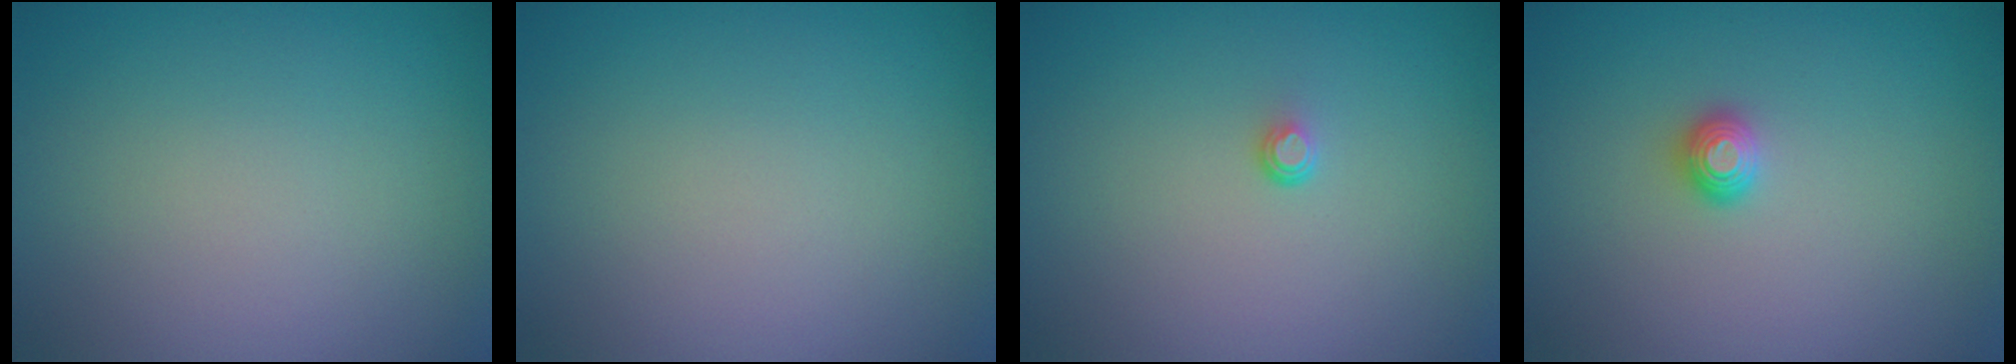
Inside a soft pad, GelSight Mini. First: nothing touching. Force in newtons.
{"total": 0.0}
{"total": 0.7, "press": 0.4, "slide": 0.6}
{"total": 1.1, "press": 1.1, "slide": 0.1}